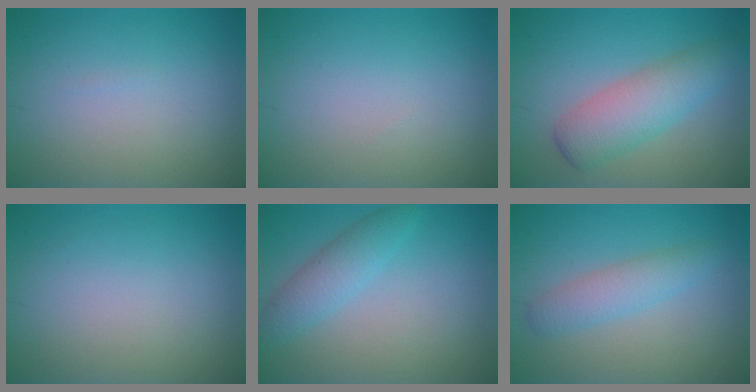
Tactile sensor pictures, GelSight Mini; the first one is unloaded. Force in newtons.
{"total": 0.0}
{"total": 5.0, "press": 5.0, "slide": 0.2}
{"total": 0.0}
{"total": 3.0, "press": 3.0, "slide": 0.1}
{"total": 2.8, "press": 2.8, "slide": 0.1}